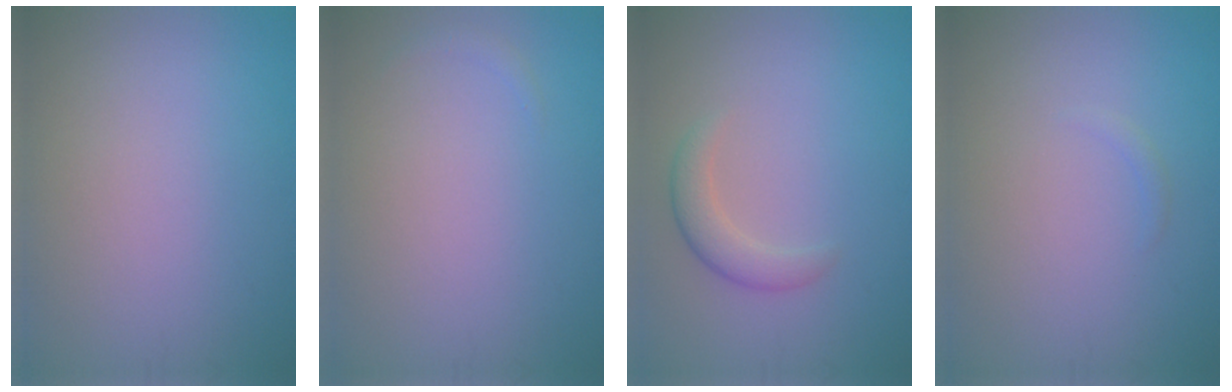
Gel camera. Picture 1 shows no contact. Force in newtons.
{"total": 0.5, "press": 0.5, "slide": 0.1}
{"total": 2.3, "press": 2.3, "slide": 0.2}
{"total": 0.5, "press": 0.5, "slide": 0.1}